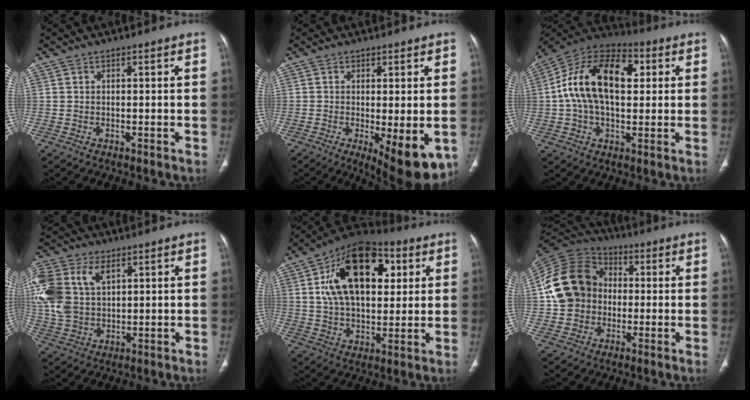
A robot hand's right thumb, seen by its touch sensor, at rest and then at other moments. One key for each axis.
{"total": 10.4, "fx": -2.9, "fy": 3.2, "fz": 9.4, "tx": -0.127, "ty": -0.024, "tz": -0.033}
{"total": 19.0, "fx": 3.0, "fy": 11.2, "fz": 15.0, "tx": -0.252, "ty": 0.028, "tz": 0.043}
{"total": 18.1, "fx": 5.7, "fy": 12.2, "fz": 12.2, "tx": -0.297, "ty": 0.010, "tz": 0.111}
{"total": 21.9, "fx": 6.4, "fy": 12.8, "fz": 16.6, "tx": -0.240, "ty": 0.002, "tz": 0.100}
{"total": 15.8, "fx": -0.1, "fy": 13.4, "fz": 8.4, "tx": -0.149, "ty": 0.027, "tz": -0.011}